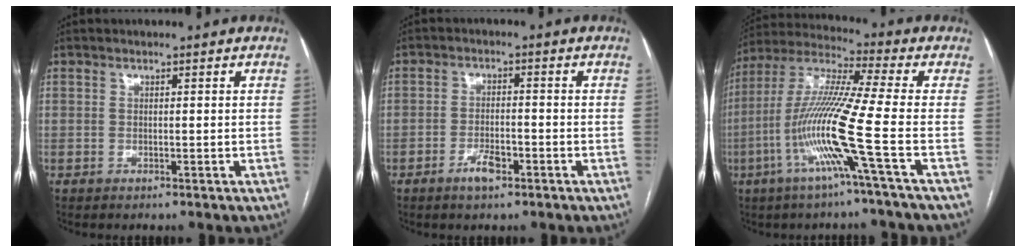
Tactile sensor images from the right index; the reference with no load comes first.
{"total": 3.8, "force": [-2.2, 1.2, 2.9], "torque": [-0.054, 0.002, -0.037]}
{"total": 14.2, "force": [-4.7, -1.9, 13.2], "torque": [-0.270, -0.009, -0.102]}